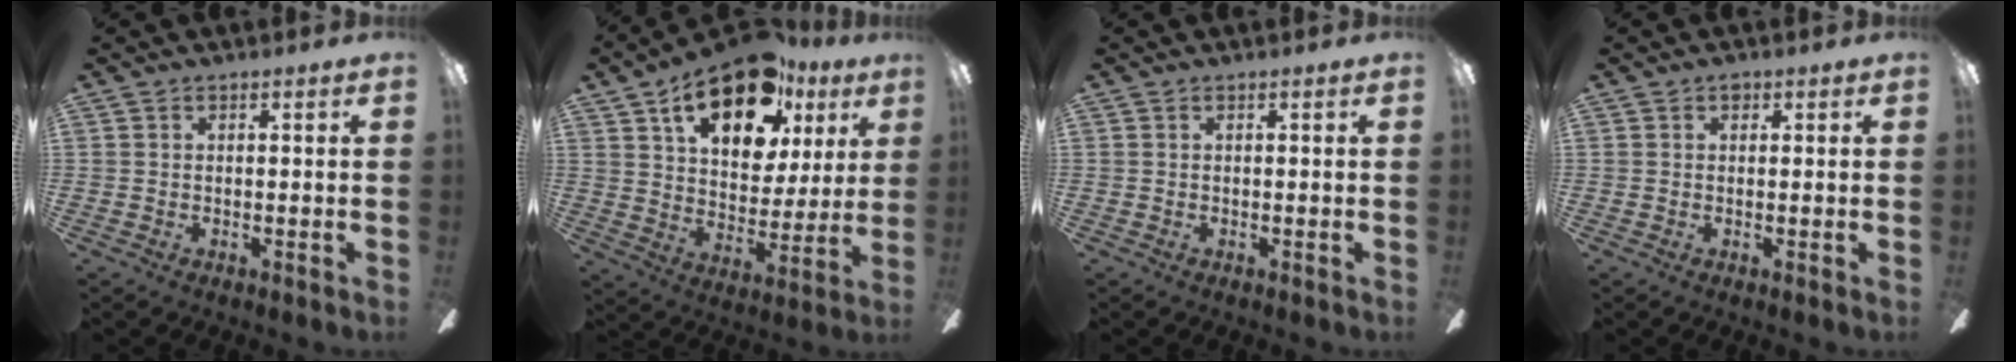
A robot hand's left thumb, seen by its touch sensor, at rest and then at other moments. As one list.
[{"total": 22.4, "force": [13.2, 11.5, 13.9], "torque": [-0.210, -0.059, 0.224]}, {"total": 0.0}, {"total": 1.1, "force": [0.6, 0.8, 0.6], "torque": [-0.004, 0.001, 0.008]}]